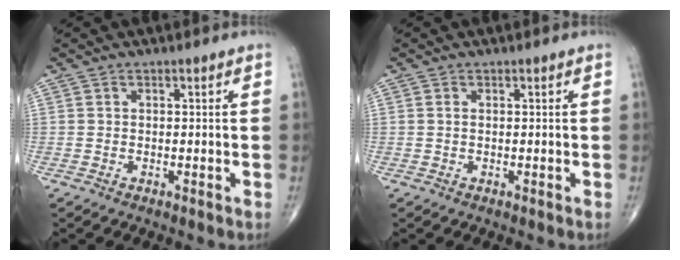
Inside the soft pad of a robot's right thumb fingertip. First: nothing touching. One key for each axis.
{"total": 0.5, "fx": 0.1, "fy": 0.2, "fz": 0.5, "tx": -0.012, "ty": 0.001, "tz": 0.002}